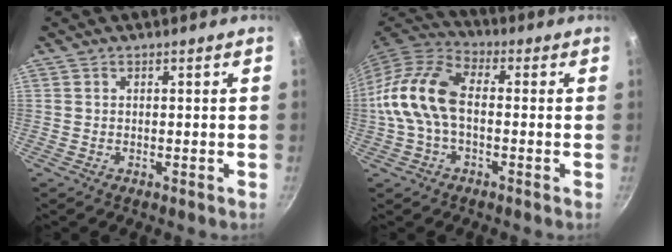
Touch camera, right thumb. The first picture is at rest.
{"total": 13.6, "force": [-1.0, 8.1, 10.9], "torque": [-0.203, 0.039, -0.037]}